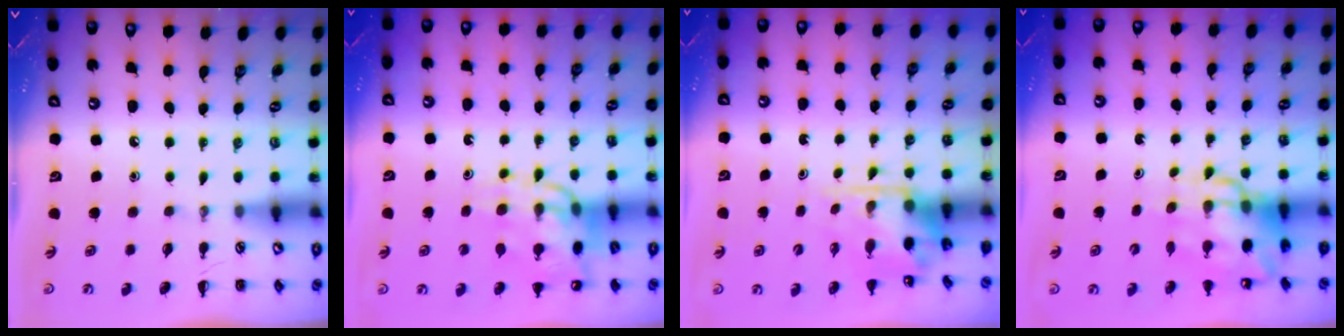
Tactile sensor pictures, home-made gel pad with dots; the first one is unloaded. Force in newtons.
{"total": 12.6, "press": 12.1, "slide": 3.4}
{"total": 3.5, "press": 3.4, "slide": 0.6}
{"total": 10.1, "press": 9.7, "slide": 2.8}